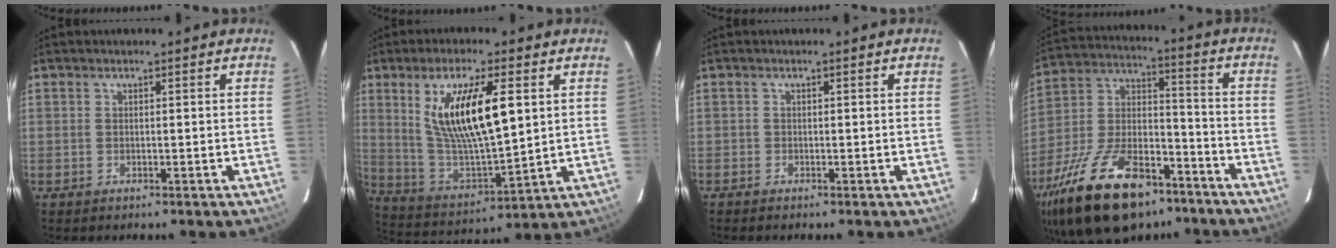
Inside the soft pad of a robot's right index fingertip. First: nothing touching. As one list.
[{"total": 16.8, "force": [5.2, 4.9, 15.2], "torque": [-0.280, -0.007, 0.111]}, {"total": 0.6, "force": [-0.5, 0.3, 0.0], "torque": [-0.002, 0.000, -0.011]}, {"total": 26.0, "force": [-16.8, 12.2, 15.6], "torque": [-0.311, 0.000, -0.271]}]